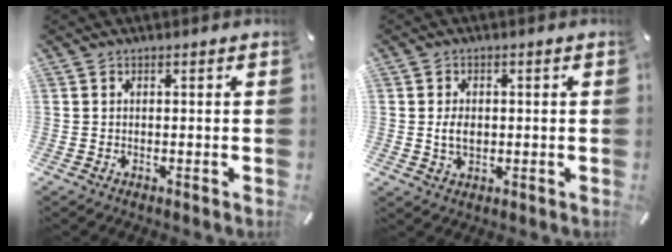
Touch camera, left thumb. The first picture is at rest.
{"total": 4.0, "force": [0.0, 2.7, 2.9], "torque": [-0.062, -0.002, -0.007]}